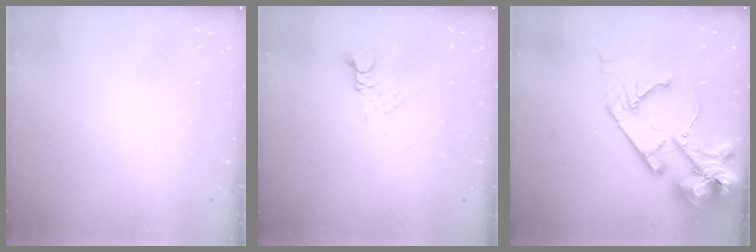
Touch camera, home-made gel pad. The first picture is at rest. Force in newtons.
{"total": 3.2, "press": 3.2, "slide": 0.4}
{"total": 22.0, "press": 21.8, "slide": 2.7}